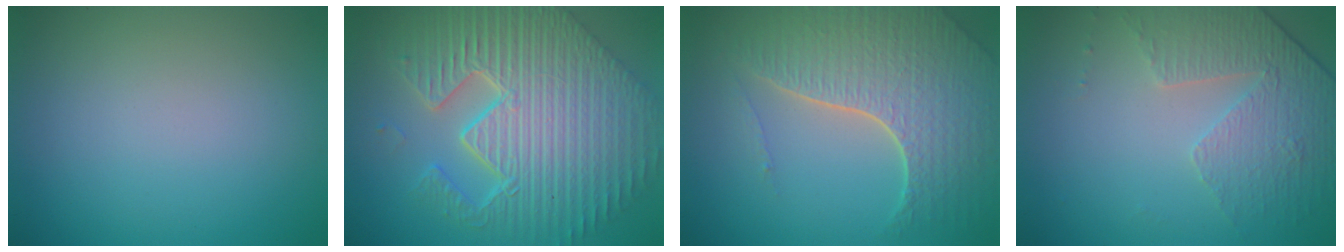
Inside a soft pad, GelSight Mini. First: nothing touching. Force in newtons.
{"total": 11.9, "press": 7.9, "slide": 9.0}
{"total": 7.2, "press": 5.2, "slide": 5.0}
{"total": 4.7, "press": 3.3, "slide": 3.4}